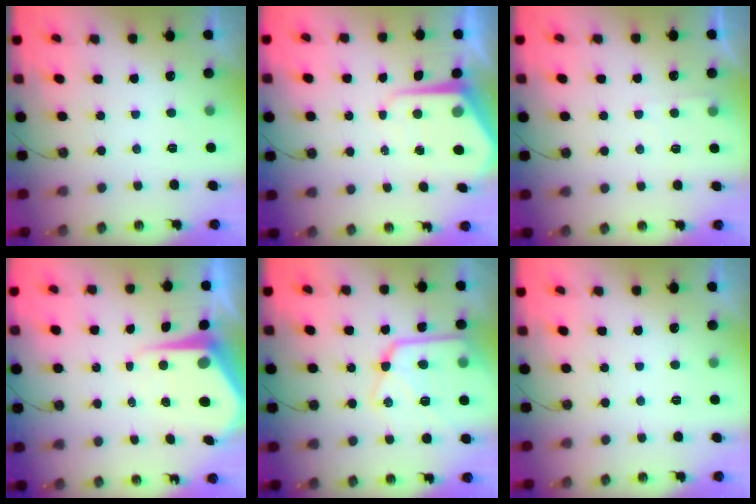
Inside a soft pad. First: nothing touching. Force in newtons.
{"total": 7.3, "press": 7.3, "slide": 0.6}
{"total": 4.3, "press": 4.2, "slide": 0.5}
{"total": 8.3, "press": 8.3, "slide": 0.8}
{"total": 17.6, "press": 17.5, "slide": 1.6}
{"total": 0.0}